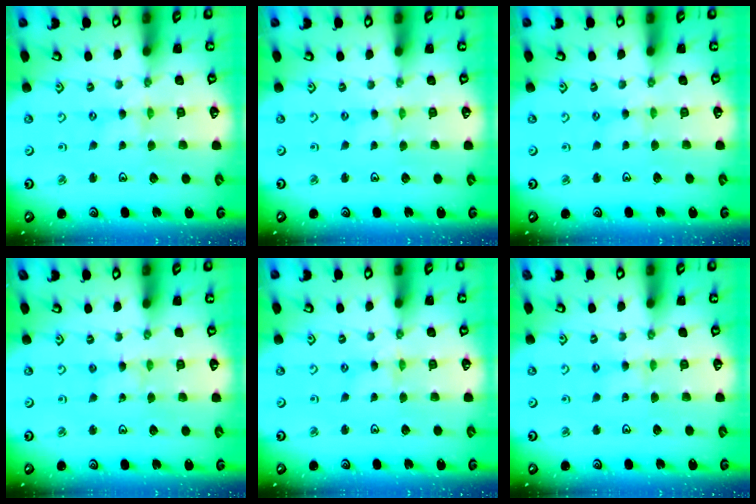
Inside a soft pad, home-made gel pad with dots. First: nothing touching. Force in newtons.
{"total": 0.0}
{"total": 1.8, "press": 1.8, "slide": 0.5}
{"total": 1.9, "press": 1.9, "slide": 0.2}
{"total": 1.0, "press": 1.0, "slide": 0.2}
{"total": 3.3, "press": 3.3, "slide": 0.4}